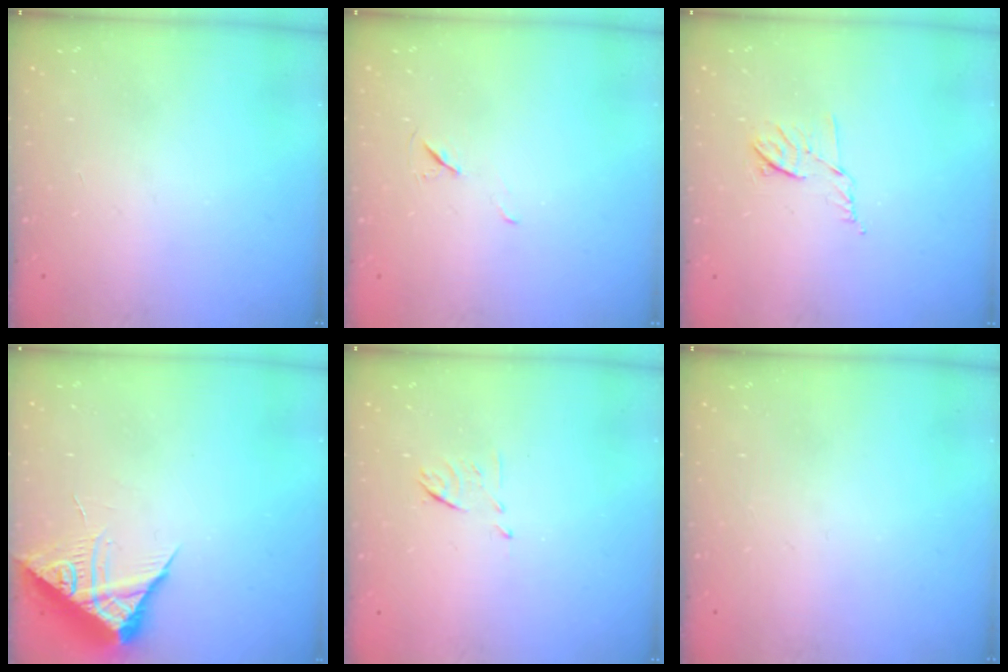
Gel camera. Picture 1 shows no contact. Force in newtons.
{"total": 4.9, "press": 4.4, "slide": 2.2}
{"total": 6.5, "press": 6.4, "slide": 1.0}
{"total": 8.2, "press": 8.2, "slide": 0.7}
{"total": 6.1, "press": 6.0, "slide": 1.1}
{"total": 0.0}